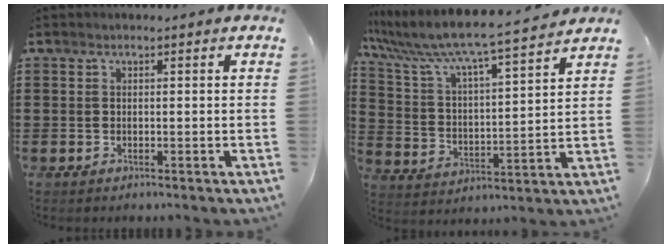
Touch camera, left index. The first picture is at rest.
{"total": 6.9, "force": [6.2, 0.0, 2.9], "torque": [-0.088, -0.049, 0.097]}